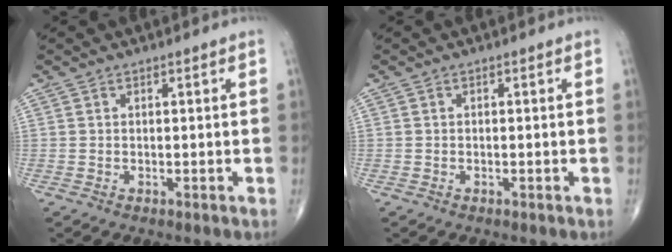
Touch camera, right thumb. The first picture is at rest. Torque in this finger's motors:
{"motor_torque": [0.06, 0.06, -0.05, -0.05, -0.01]}